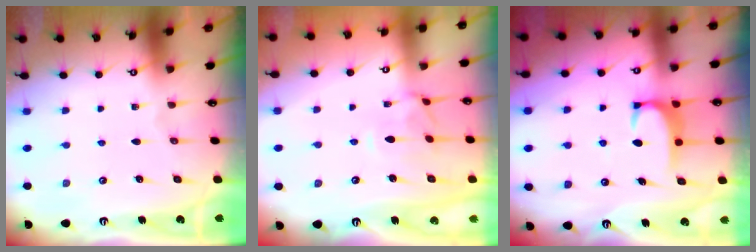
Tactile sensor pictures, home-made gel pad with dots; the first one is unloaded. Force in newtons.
{"total": 0.6, "press": 0.0, "slide": 0.6}
{"total": 2.0, "press": 1.9, "slide": 0.5}